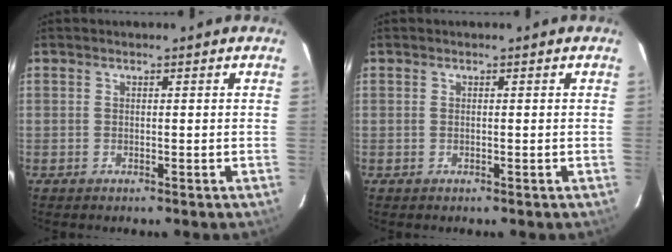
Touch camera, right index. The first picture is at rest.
{"total": 0.0}